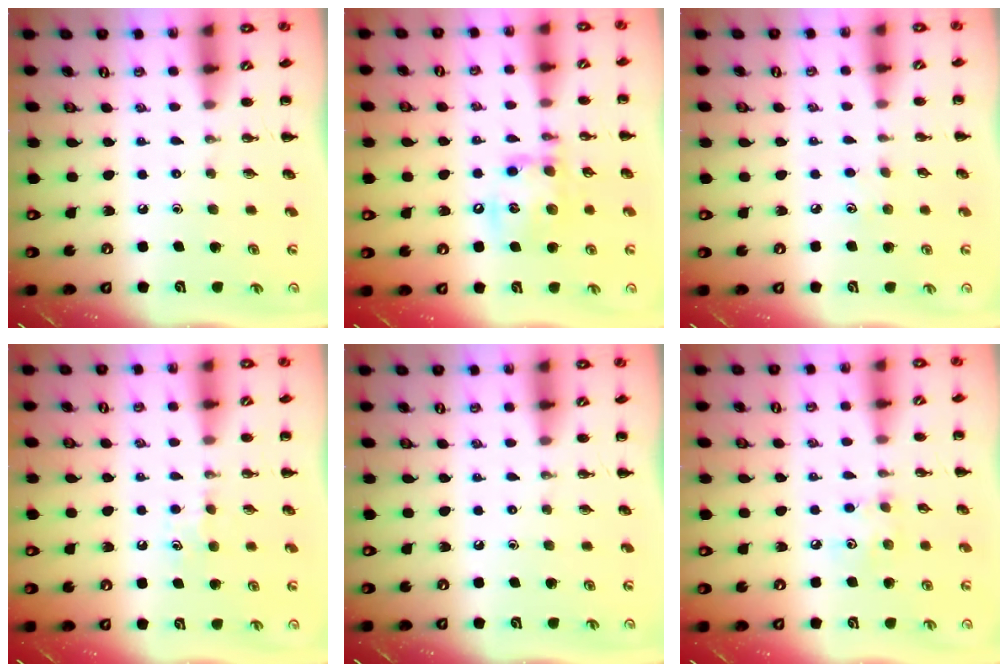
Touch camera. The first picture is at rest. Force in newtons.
{"total": 14.1, "press": 13.8, "slide": 2.6}
{"total": 4.2, "press": 4.0, "slide": 1.0}
{"total": 4.1, "press": 4.0, "slide": 1.2}
{"total": 0.0}
{"total": 3.8, "press": 3.8, "slide": 0.6}